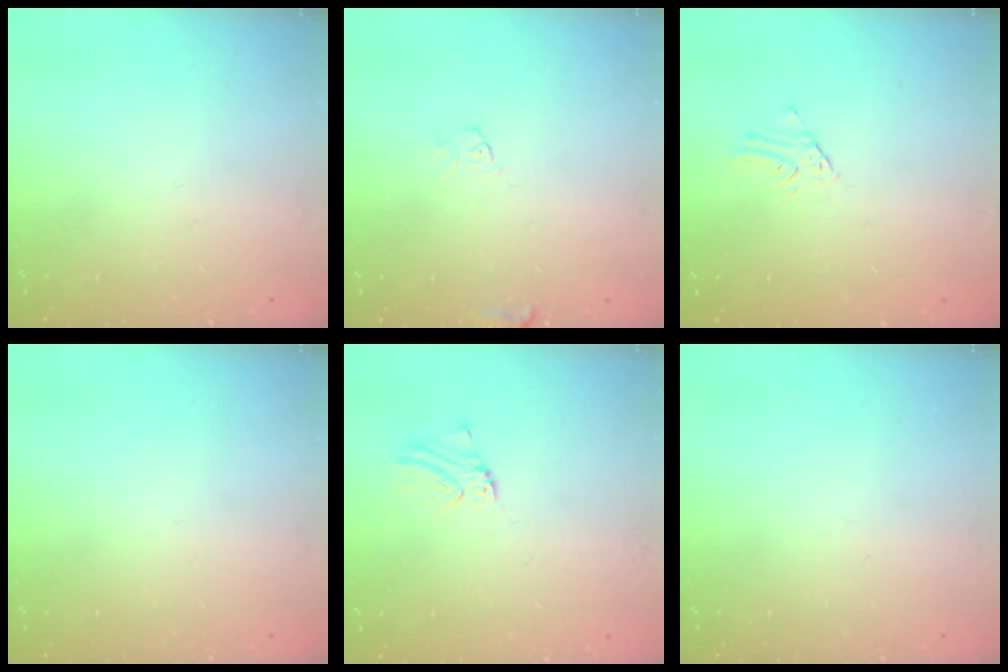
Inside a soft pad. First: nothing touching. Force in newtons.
{"total": 6.4, "press": 6.3, "slide": 0.5}
{"total": 1.7, "press": 1.7, "slide": 0.2}
{"total": 0.0}
{"total": 0.9, "press": 0.9, "slide": 0.1}
{"total": 0.0}